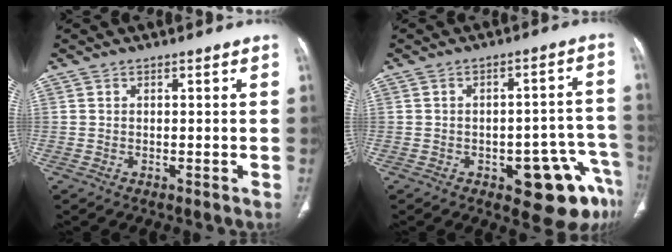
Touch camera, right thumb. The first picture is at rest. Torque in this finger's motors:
{"motor_torque": [2.08, 1.81, 0.78, -0.91, 0.01]}